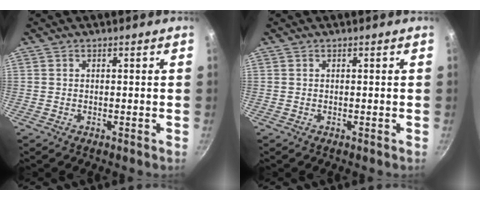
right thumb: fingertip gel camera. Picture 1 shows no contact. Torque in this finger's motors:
{"motor_torque": [-0.02, 0.02, 0.00, 0.00, 0.00]}